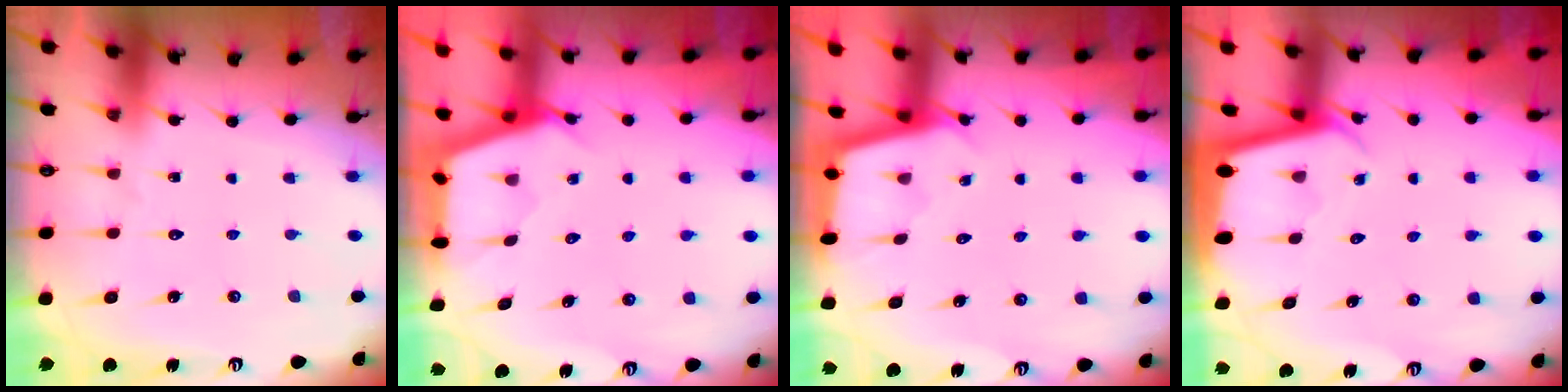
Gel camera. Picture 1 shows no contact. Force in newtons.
{"total": 2.9, "press": 2.8, "slide": 0.4}
{"total": 2.1, "press": 2.1, "slide": 0.2}
{"total": 2.1, "press": 2.1, "slide": 0.1}